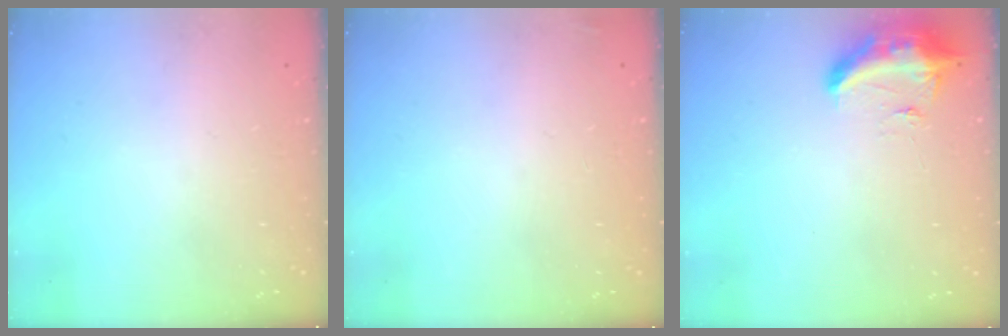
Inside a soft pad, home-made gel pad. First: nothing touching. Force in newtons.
{"total": 2.5, "press": 2.4, "slide": 0.8}
{"total": 9.6, "press": 9.4, "slide": 1.9}